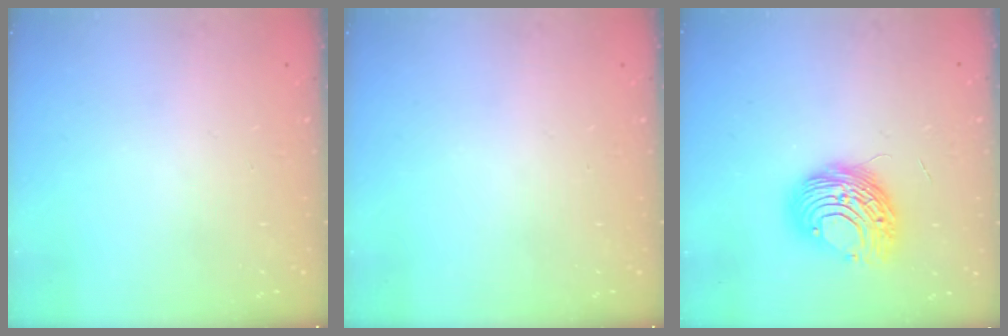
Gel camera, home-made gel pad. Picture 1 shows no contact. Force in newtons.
{"total": 0.0}
{"total": 10.6, "press": 10.5, "slide": 1.5}